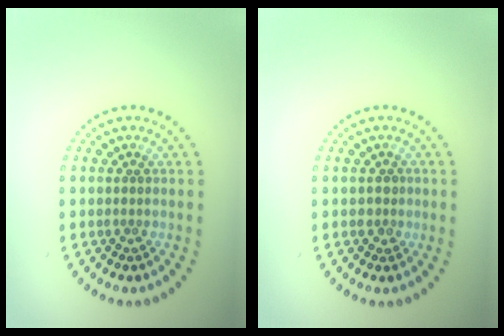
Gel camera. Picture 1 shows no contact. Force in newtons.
{"total": 0.9, "press": 0.8, "slide": 0.4}